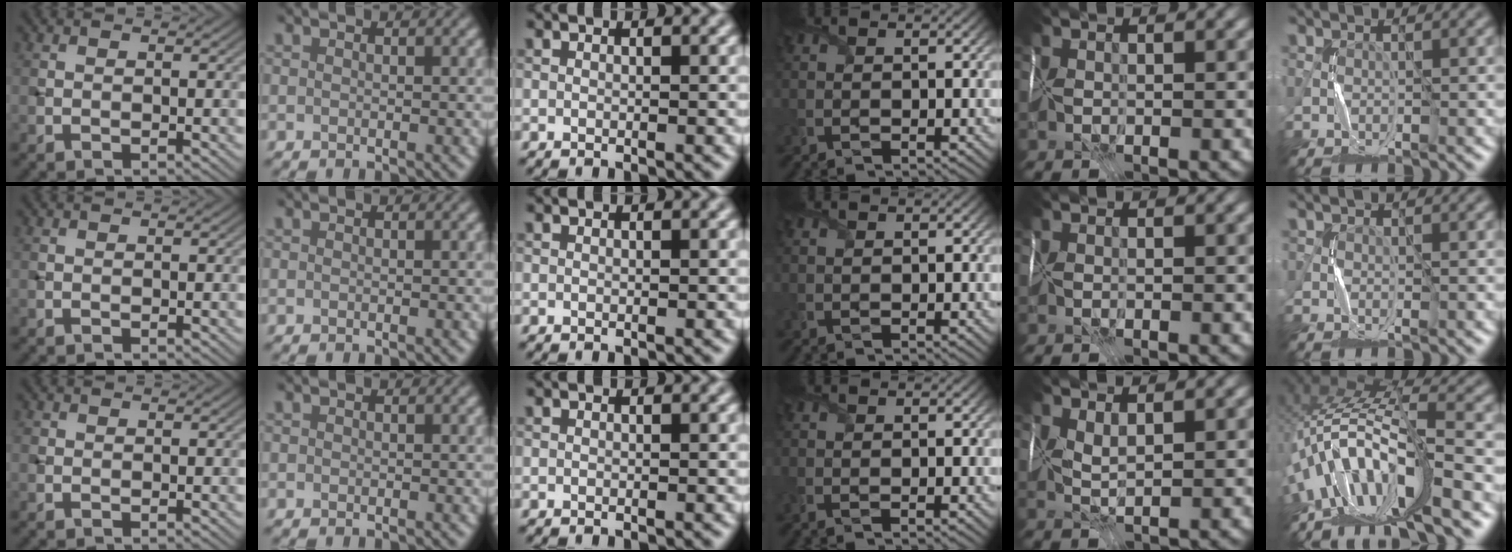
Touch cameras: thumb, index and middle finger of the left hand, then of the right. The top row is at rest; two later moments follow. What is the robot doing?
{"motion": "fold", "object": "wrapping paper"}